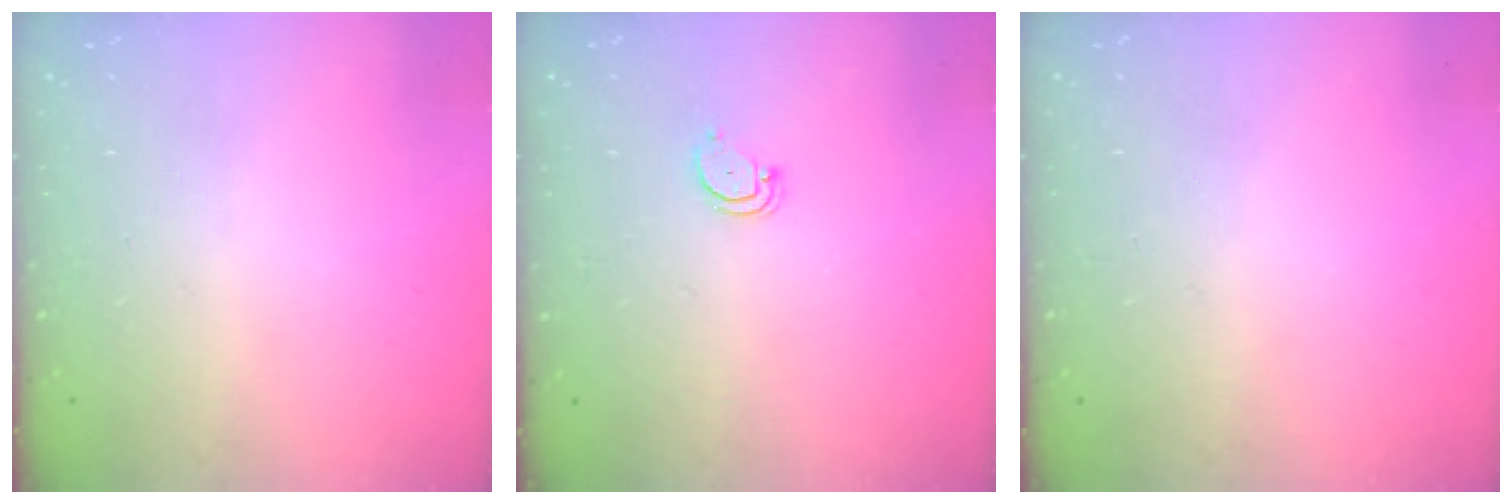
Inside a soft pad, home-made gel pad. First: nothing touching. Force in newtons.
{"total": 2.4, "press": 2.4, "slide": 0.2}
{"total": 0.0}